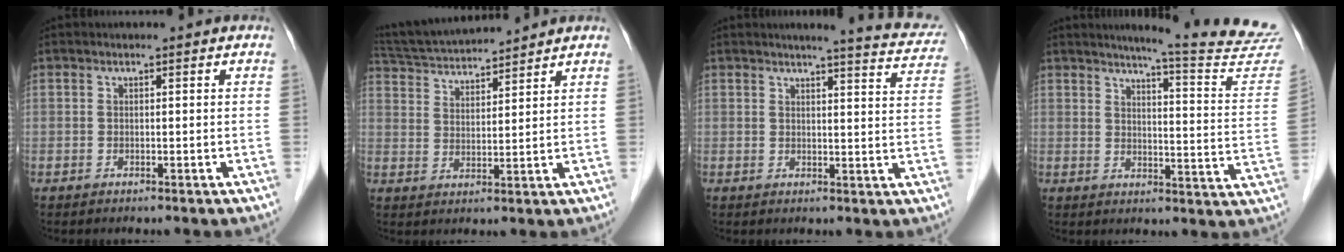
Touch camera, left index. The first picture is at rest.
{"total": 11.5, "force": [10.8, 0.6, 3.9], "torque": [-0.081, 0.022, 0.190]}
{"total": 8.9, "force": [8.1, 0.8, 3.7], "torque": [-0.035, -0.017, 0.070]}
{"total": 17.8, "force": [16.7, -1.1, 6.2], "torque": [-0.080, -0.112, 0.182]}